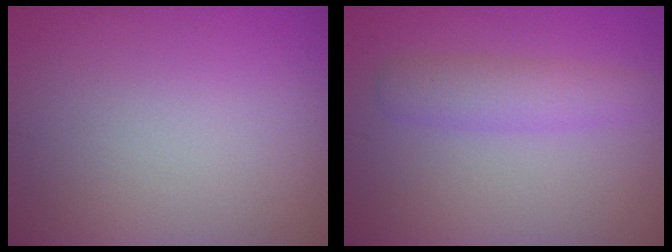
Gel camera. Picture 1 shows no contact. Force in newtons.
{"total": 2.9, "press": 2.9, "slide": 0.1}